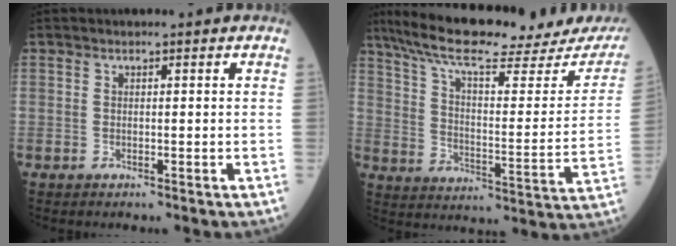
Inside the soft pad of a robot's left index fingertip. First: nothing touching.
{"total": 27.5, "force": [23.4, 4.3, 13.9], "torque": [-0.228, -0.021, 0.318]}